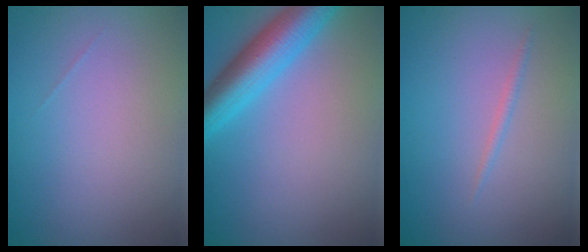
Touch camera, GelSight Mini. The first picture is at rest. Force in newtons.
{"total": 5.8, "press": 5.8, "slide": 0.2}
{"total": 0.6, "press": 0.6, "slide": 0.0}